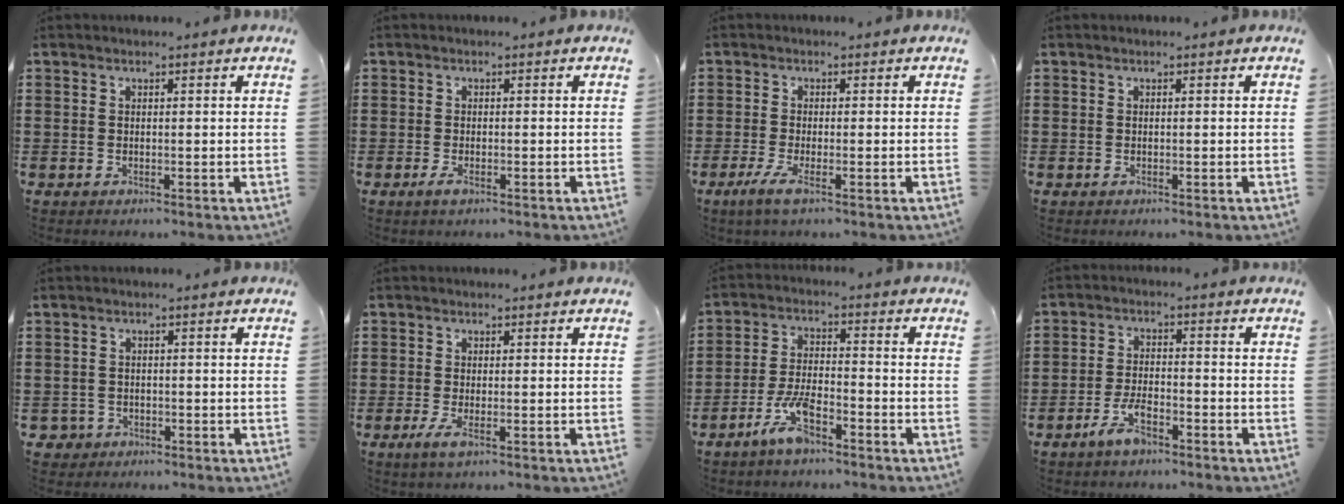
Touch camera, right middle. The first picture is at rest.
{"total": 1.4, "force": [-0.7, 0.8, 0.8], "torque": [-0.024, -0.001, -0.017]}
{"total": 2.8, "force": [-1.4, 0.8, 2.3], "torque": [-0.052, -0.002, -0.030]}
{"total": 0.0}
{"total": 1.6, "force": [-1.0, 1.2, 0.3], "torque": [-0.018, -0.005, -0.025]}
{"total": 2.0, "force": [-0.8, 0.8, 1.6], "torque": [-0.043, -0.005, -0.020]}
{"total": 6.8, "force": [-4.4, 2.1, 4.7], "torque": [-0.118, -0.002, -0.088]}
{"total": 4.8, "force": [-3.4, 1.8, 2.8], "torque": [-0.066, 0.006, -0.068]}